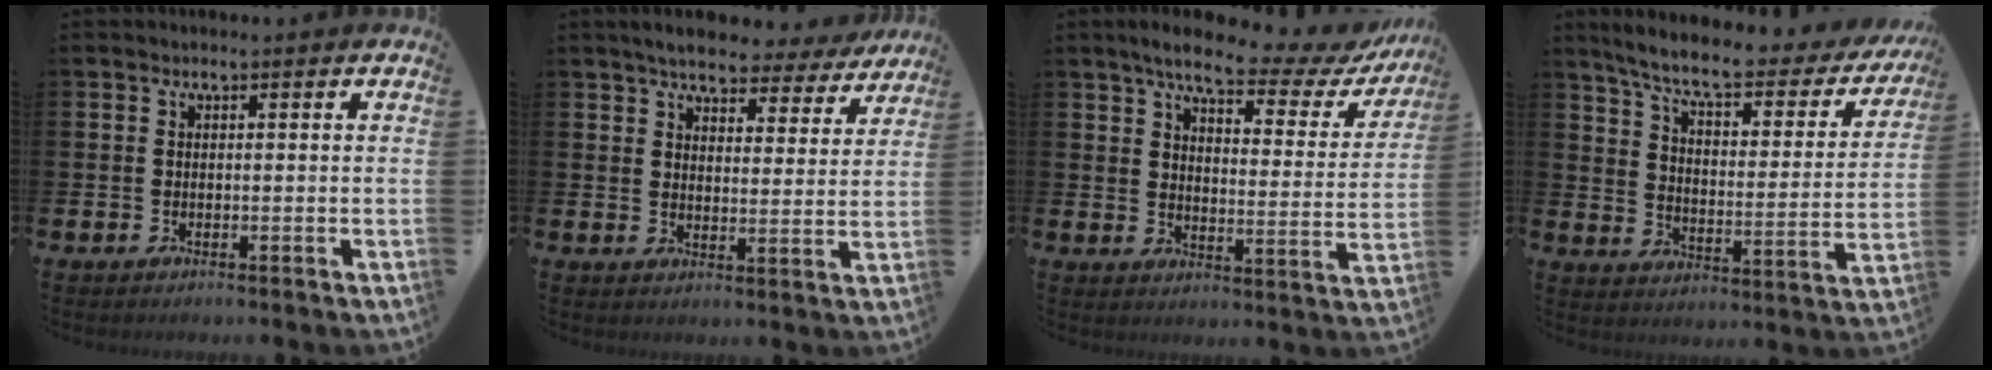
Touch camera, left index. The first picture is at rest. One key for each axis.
{"total": 5.5, "fx": 5.3, "fy": 1.2, "fz": 1.2, "tx": -0.041, "ty": -0.026, "tz": 0.091}
{"total": 7.0, "fx": 5.8, "fy": 1.6, "fz": 3.5, "tx": -0.079, "ty": -0.036, "tz": 0.091}
{"total": 7.9, "fx": 6.7, "fy": 1.7, "fz": 3.9, "tx": -0.098, "ty": -0.044, "tz": 0.107}